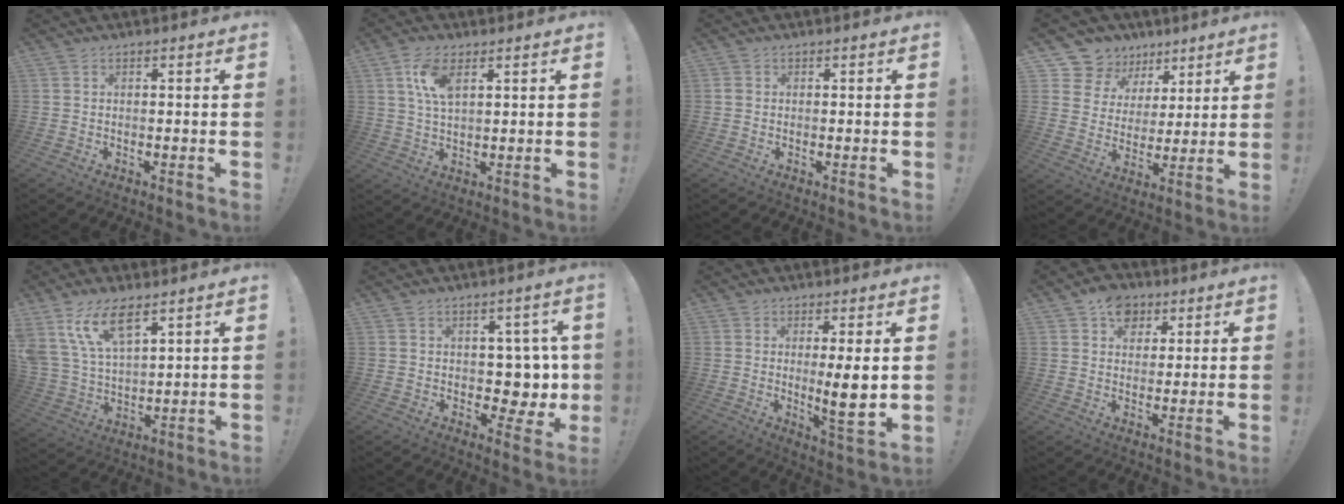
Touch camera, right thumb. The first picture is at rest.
{"total": 7.7, "force": [3.3, 3.6, 5.9], "torque": [-0.113, -0.007, 0.058]}
{"total": 1.1, "force": [0.0, 0.9, 0.5], "torque": [-0.013, 0.006, 0.002]}
{"total": 10.5, "force": [6.7, 7.9, 2.1], "torque": [-0.038, -0.051, 0.132]}
{"total": 14.1, "force": [9.0, 6.2, 9.0], "torque": [-0.192, -0.044, 0.166]}
{"total": 6.7, "force": [2.2, 5.3, 3.3], "torque": [-0.036, -0.023, 0.050]}
{"total": 9.0, "force": [0.8, 1.0, 8.9], "torque": [-0.120, -0.022, 0.012]}
{"total": 8.7, "force": [4.3, 6.7, 3.4], "torque": [-0.042, -0.018, 0.083]}